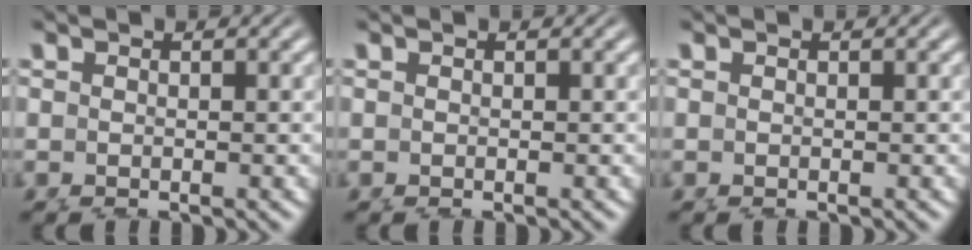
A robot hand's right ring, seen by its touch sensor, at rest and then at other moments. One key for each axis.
{"total": 0.0}
{"total": 0.0}